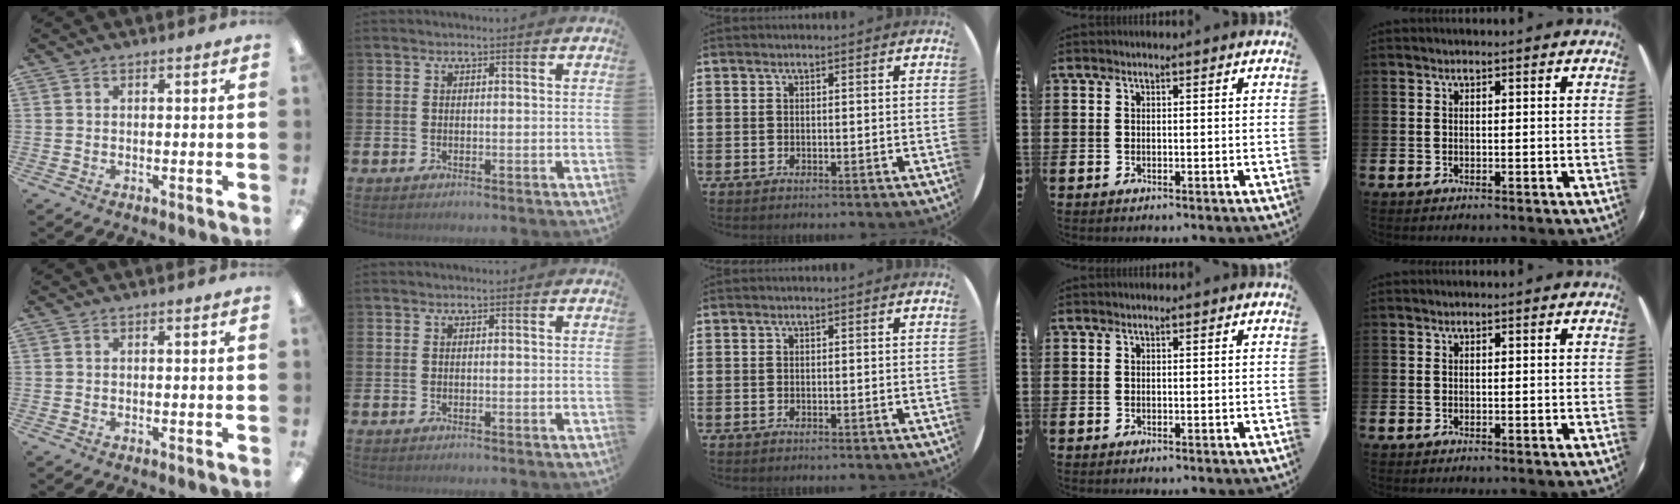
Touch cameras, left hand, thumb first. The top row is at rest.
{}